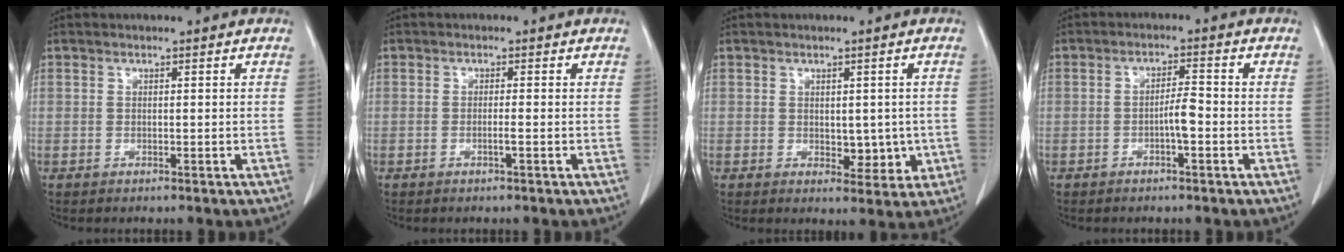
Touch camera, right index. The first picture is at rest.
{"total": 0.9, "force": [-0.2, -0.2, 0.8], "torque": [-0.013, 0.002, -0.003]}
{"total": 4.3, "force": [-0.2, 2.7, 3.4], "torque": [-0.032, -0.002, 0.011]}
{"total": 3.0, "force": [-0.9, 0.5, 2.8], "torque": [-0.044, 0.006, -0.013]}